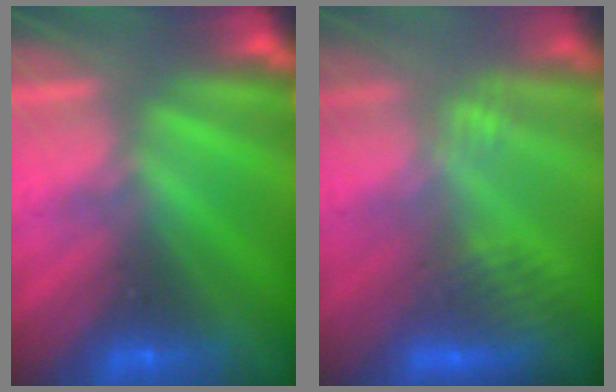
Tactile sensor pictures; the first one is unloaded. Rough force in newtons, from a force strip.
{"total": 3.0}